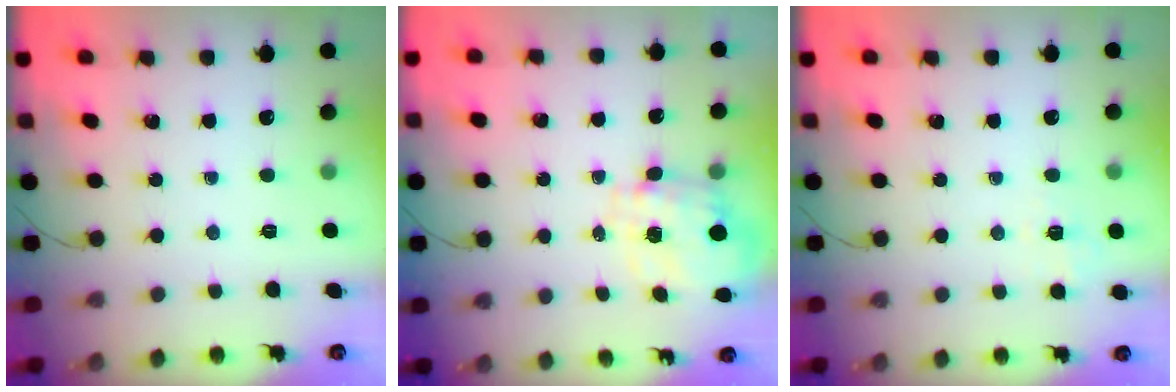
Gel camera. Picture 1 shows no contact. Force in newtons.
{"total": 2.9, "press": 2.7, "slide": 1.2}
{"total": 2.2, "press": 1.3, "slide": 1.8}